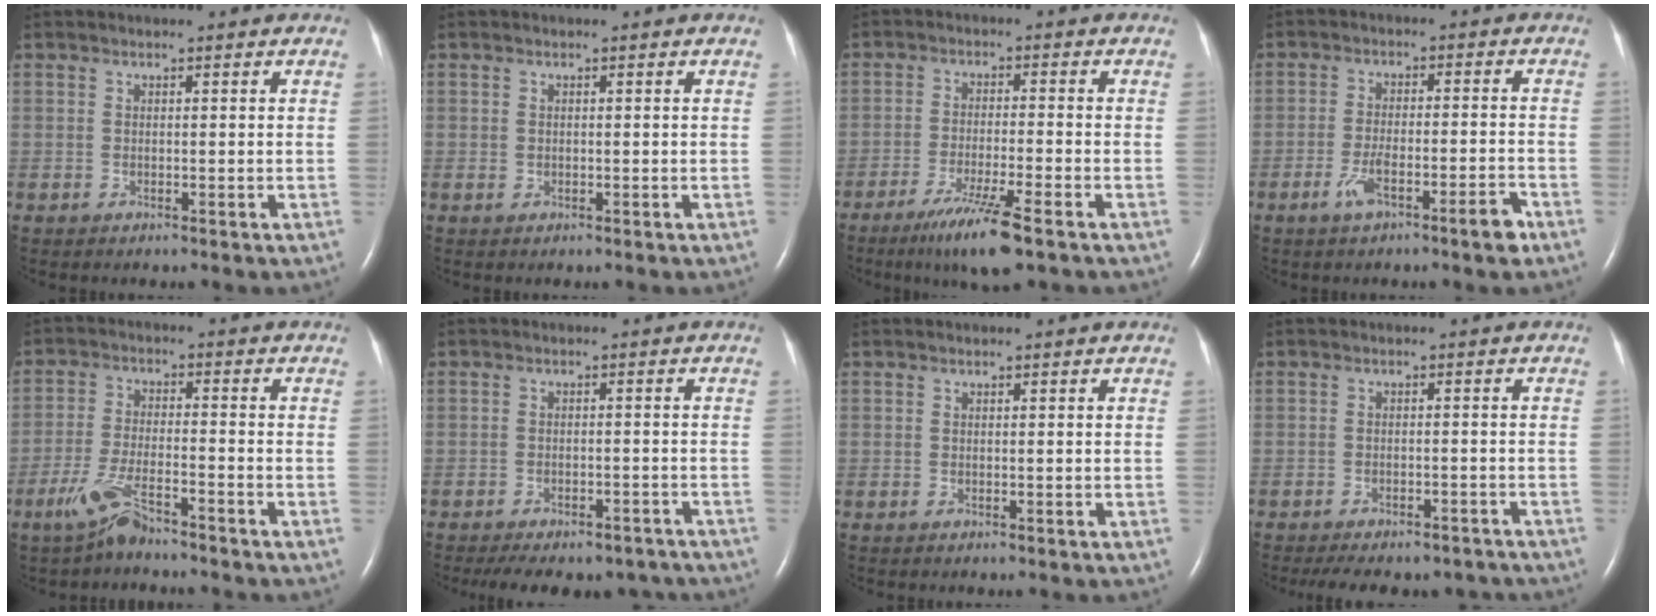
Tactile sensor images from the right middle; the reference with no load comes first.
{"total": 0.5, "force": [0.0, 0.5, 0.2], "torque": [-0.006, 0.000, -0.001]}
{"total": 8.1, "force": [-5.2, -0.1, 6.2], "torque": [-0.117, -0.023, -0.090]}
{"total": 6.4, "force": [-3.9, 0.7, 5.1], "torque": [-0.094, 0.002, -0.065]}
{"total": 5.9, "force": [-4.5, 0.6, 3.7], "torque": [-0.088, -0.011, -0.091]}
{"total": 13.4, "force": [-11.0, 5.6, 5.4], "torque": [-0.106, 0.004, -0.132]}
{"total": 0.0}
{"total": 12.2, "force": [-10.4, 4.5, 4.6], "torque": [-0.083, 0.003, -0.123]}